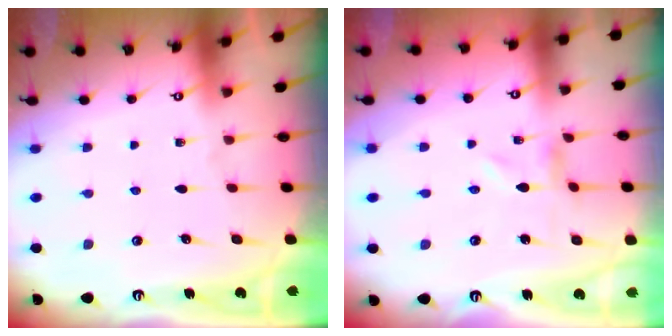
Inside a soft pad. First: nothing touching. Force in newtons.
{"total": 0.0}